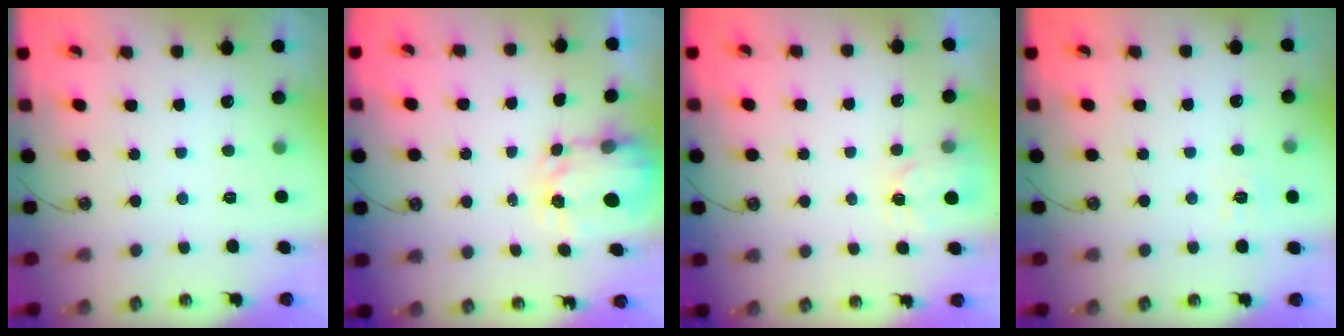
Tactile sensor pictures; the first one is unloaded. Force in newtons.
{"total": 3.4, "press": 3.4, "slide": 0.3}
{"total": 3.4, "press": 3.4, "slide": 0.6}
{"total": 6.4, "press": 6.3, "slide": 0.8}